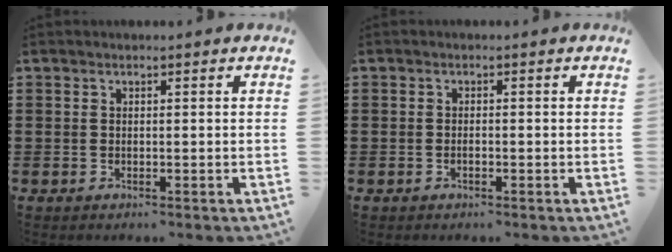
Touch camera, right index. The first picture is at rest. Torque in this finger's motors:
{"motor_torque": [0.39, 1.74, -0.12, -0.01]}